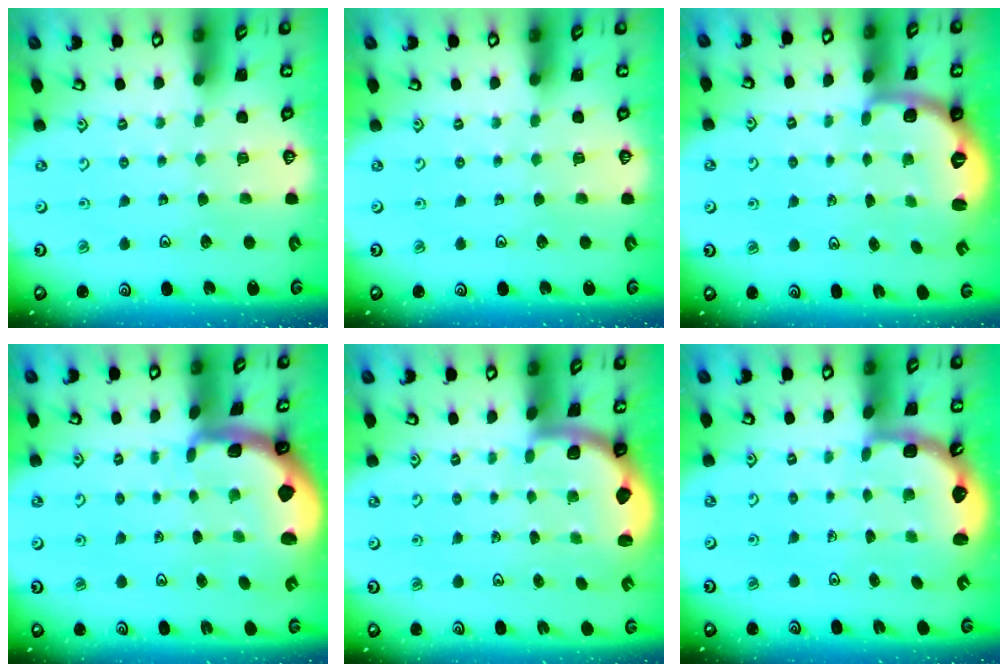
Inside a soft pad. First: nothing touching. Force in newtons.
{"total": 0.0}
{"total": 2.7, "press": 1.6, "slide": 2.2}
{"total": 1.9, "press": 1.8, "slide": 0.4}
{"total": 2.0, "press": 1.9, "slide": 0.5}
{"total": 2.6, "press": 2.2, "slide": 1.4}